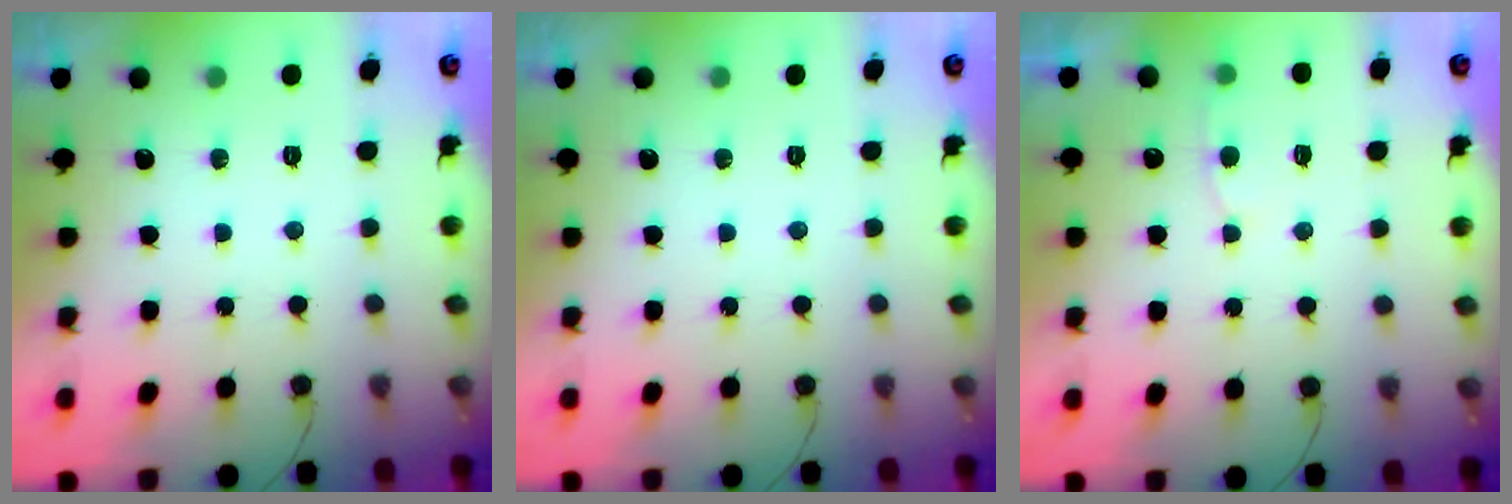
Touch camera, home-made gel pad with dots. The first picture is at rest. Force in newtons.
{"total": 0.0}
{"total": 3.3, "press": 3.3, "slide": 0.4}